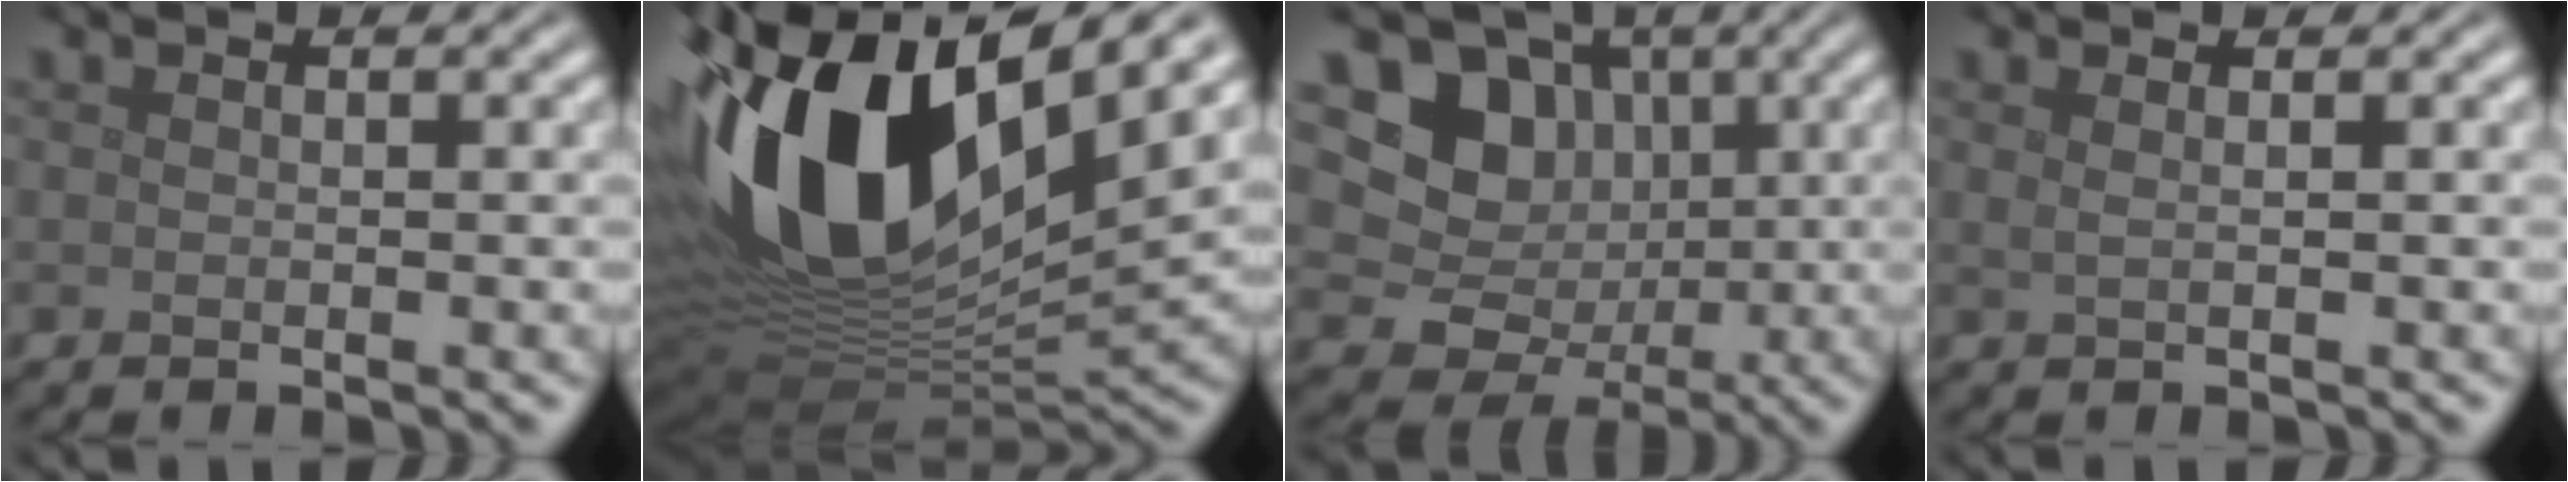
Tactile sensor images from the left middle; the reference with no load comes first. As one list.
[{"total": 17.5, "force": [4.4, 8.8, 14.5], "torque": [-0.292, 0.009, 0.074]}, {"total": 8.9, "force": [1.3, 8.0, 3.6], "torque": [-0.051, 0.004, 0.001]}, {"total": 1.3, "force": [0.7, 0.5, 0.9], "torque": [-0.008, -0.005, -0.002]}]